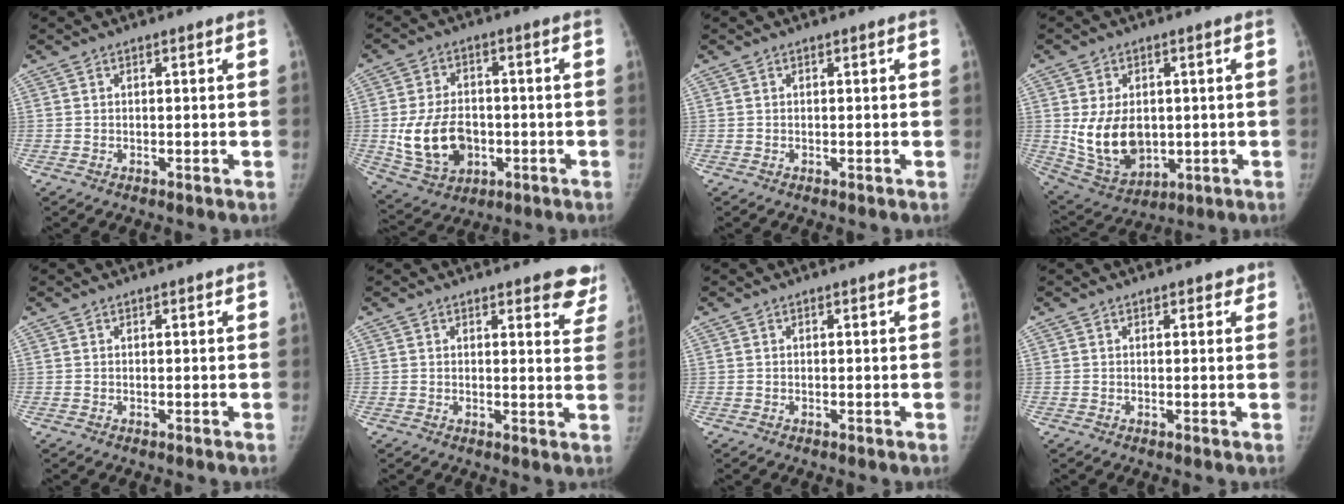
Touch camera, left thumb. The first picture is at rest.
{"total": 12.8, "force": [-2.2, 9.3, 8.5], "torque": [-0.132, 0.006, -0.022]}
{"total": 0.0}
{"total": 12.6, "force": [0.0, 8.9, 8.8], "torque": [-0.129, -0.011, 0.028]}
{"total": 0.0}
{"total": 7.0, "force": [5.8, 2.5, 3.0], "torque": [0.008, -0.031, 0.047]}
{"total": 0.0}
{"total": 1.6, "force": [1.1, 1.0, 0.5], "torque": [0.016, -0.003, 0.009]}